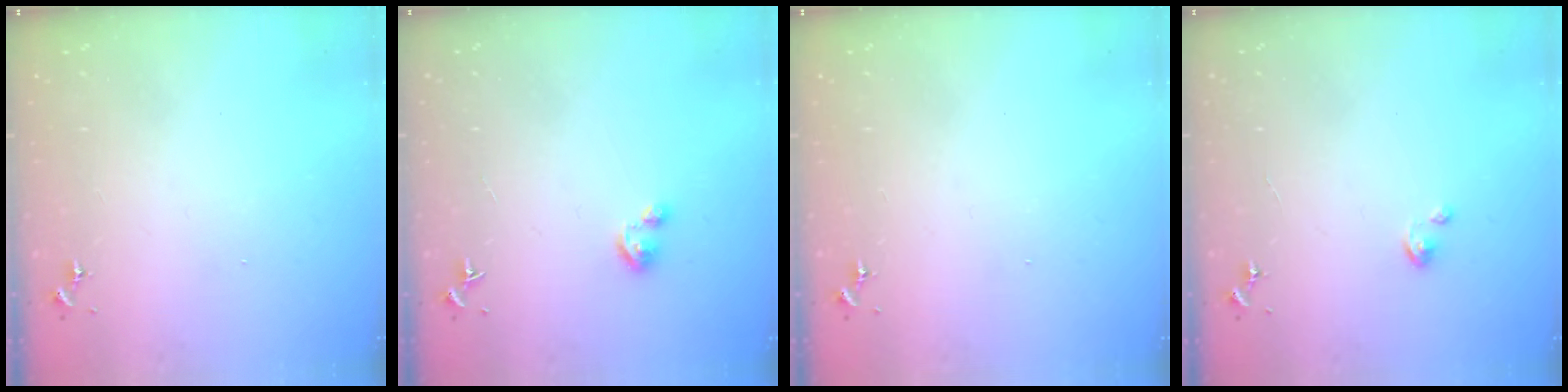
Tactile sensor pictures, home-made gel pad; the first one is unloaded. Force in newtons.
{"total": 2.8, "press": 2.8, "slide": 0.2}
{"total": 0.0}
{"total": 2.8, "press": 2.8, "slide": 0.2}